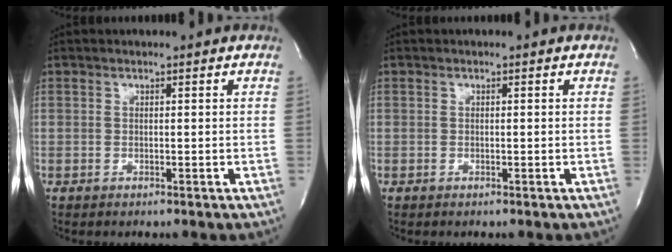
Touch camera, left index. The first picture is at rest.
{"total": 0.0}